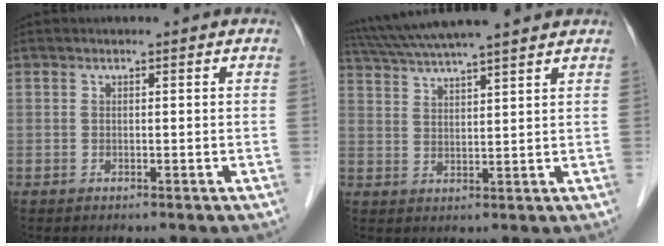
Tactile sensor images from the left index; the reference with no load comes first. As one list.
[{"total": 14.1, "force": [12.4, 0.4, 6.7], "torque": [-0.125, 0.040, 0.191]}]